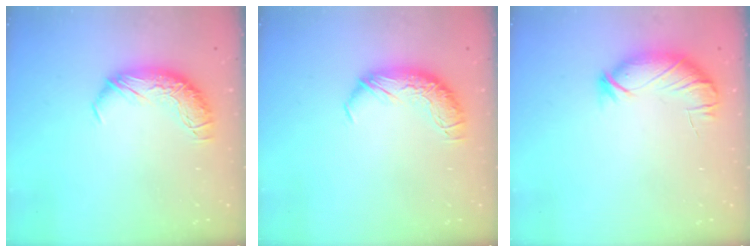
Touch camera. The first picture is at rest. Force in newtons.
{"total": 0.0}
{"total": 4.3, "press": 4.0, "slide": 1.6}